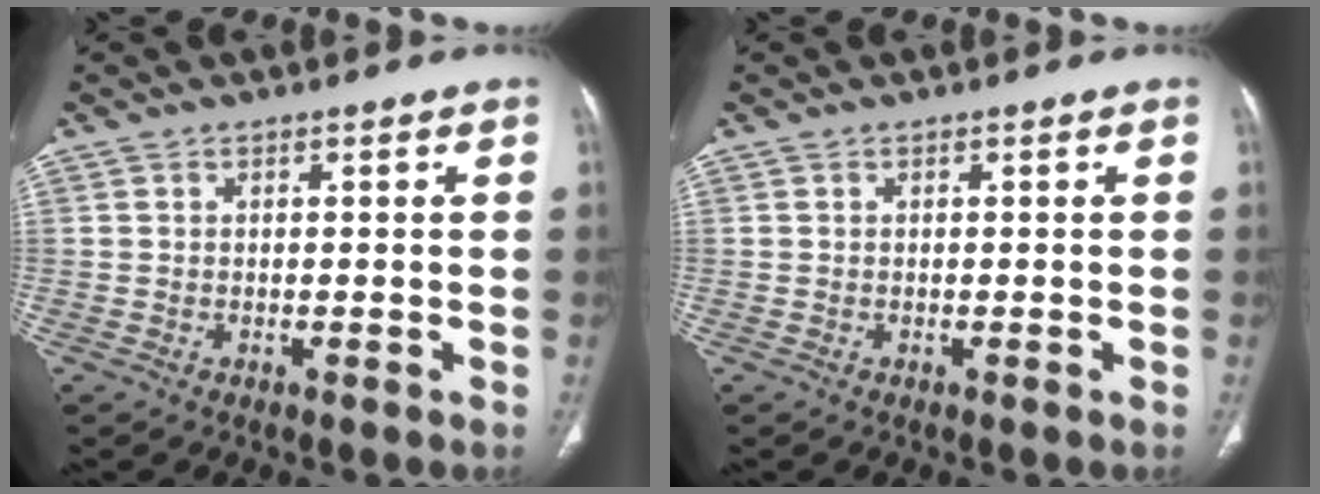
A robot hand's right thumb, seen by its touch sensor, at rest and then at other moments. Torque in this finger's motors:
{"motor_torque": [-0.02, 0.02, -0.34, -0.34, 0.01]}